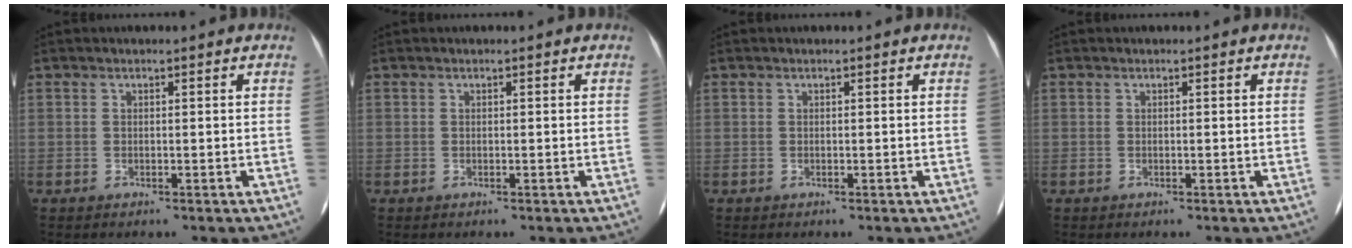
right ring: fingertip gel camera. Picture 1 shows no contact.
{"total": 0.0}
{"total": 0.0}
{"total": 0.0}